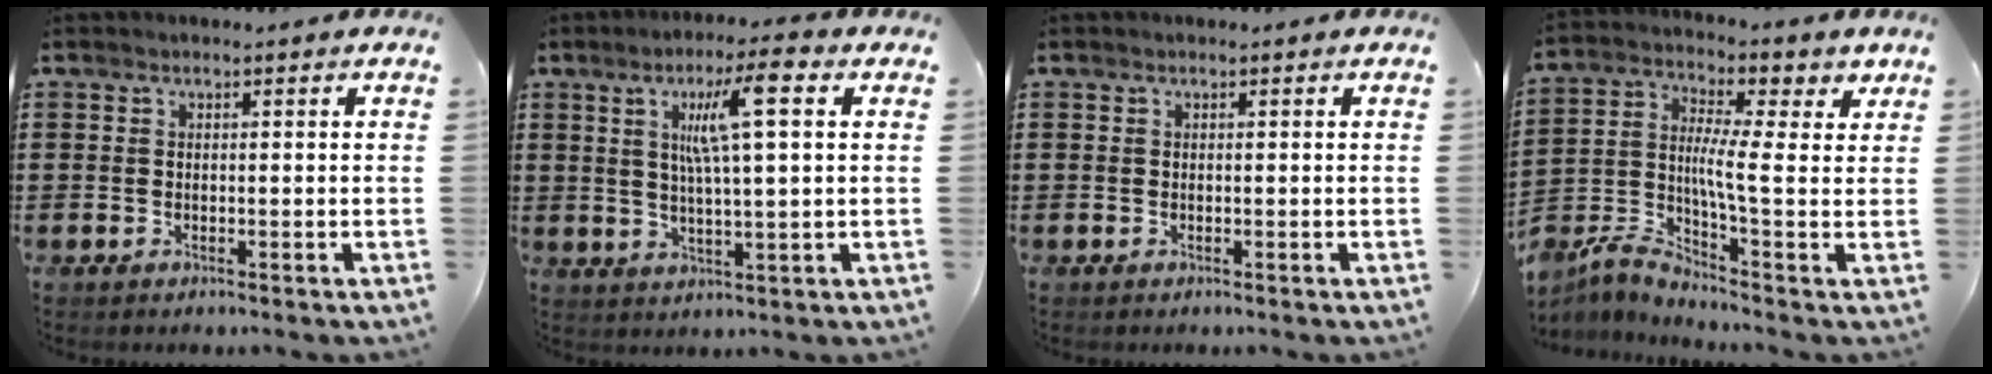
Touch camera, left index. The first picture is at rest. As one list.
[{"total": 9.0, "force": [3.4, 0.8, 8.3], "torque": [-0.159, 0.003, 0.050]}, {"total": 0.0}, {"total": 5.6, "force": [0.0, 1.6, 5.3], "torque": [-0.110, -0.015, -0.008]}]